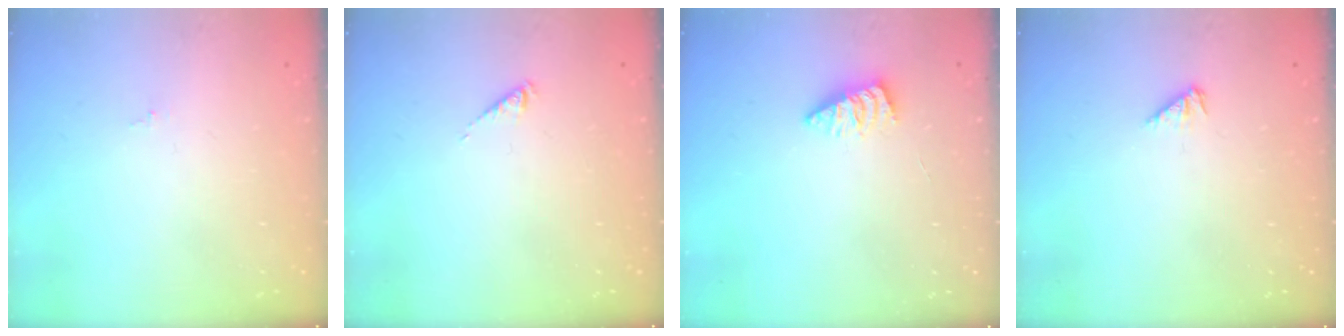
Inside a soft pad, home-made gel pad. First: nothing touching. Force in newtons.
{"total": 1.0, "press": 1.0, "slide": 0.3}
{"total": 2.6, "press": 2.6, "slide": 0.2}
{"total": 2.6, "press": 2.5, "slide": 0.6}